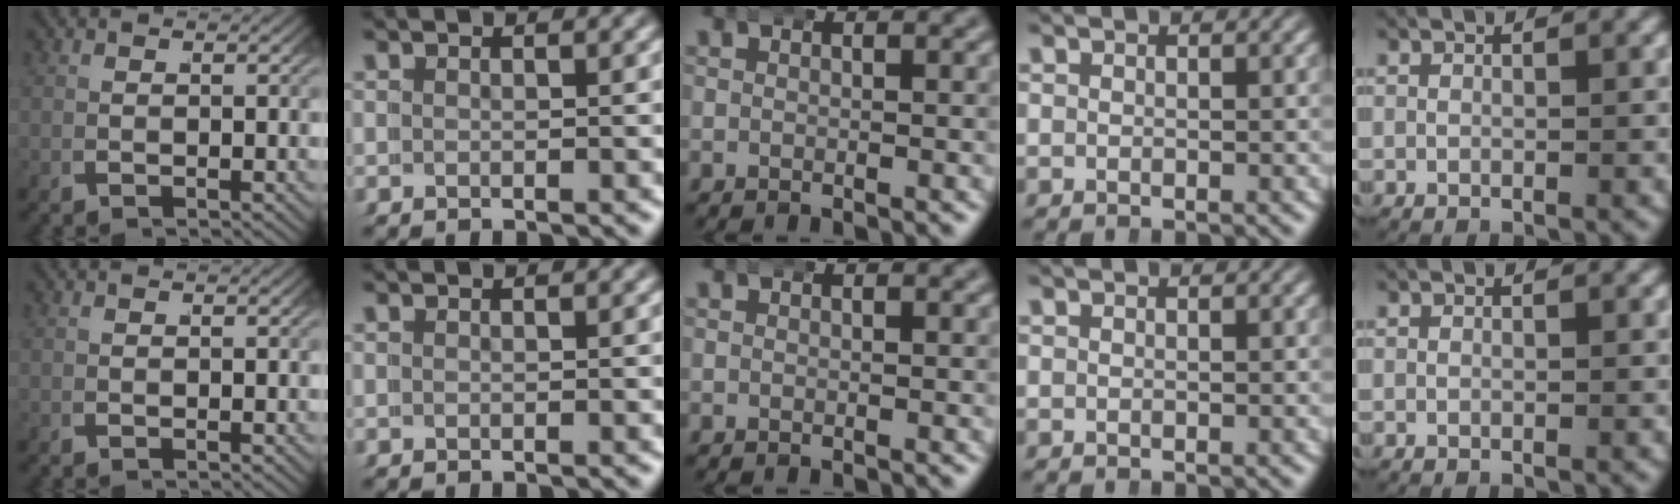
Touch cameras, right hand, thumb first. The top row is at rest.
{"thumb": {"total": 0.6, "force": [0.3, -0.4, -0.2], "torque": [0.002, -0.001, 0.010]}}